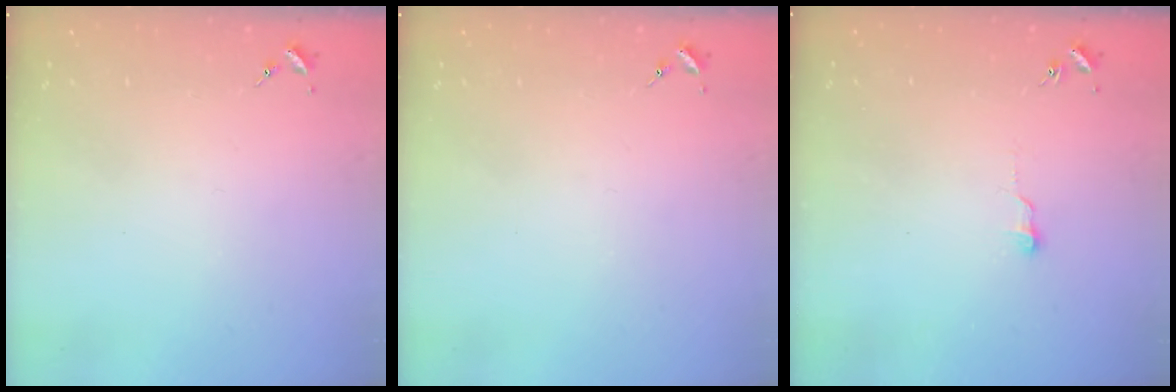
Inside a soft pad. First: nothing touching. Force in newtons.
{"total": 0.0}
{"total": 4.0, "press": 4.0, "slide": 0.4}